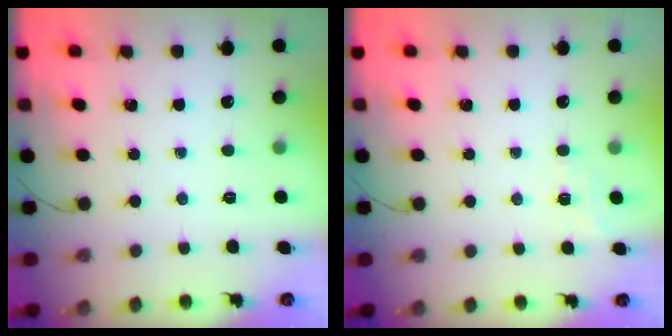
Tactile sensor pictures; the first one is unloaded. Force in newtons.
{"total": 4.5, "press": 4.3, "slide": 1.5}